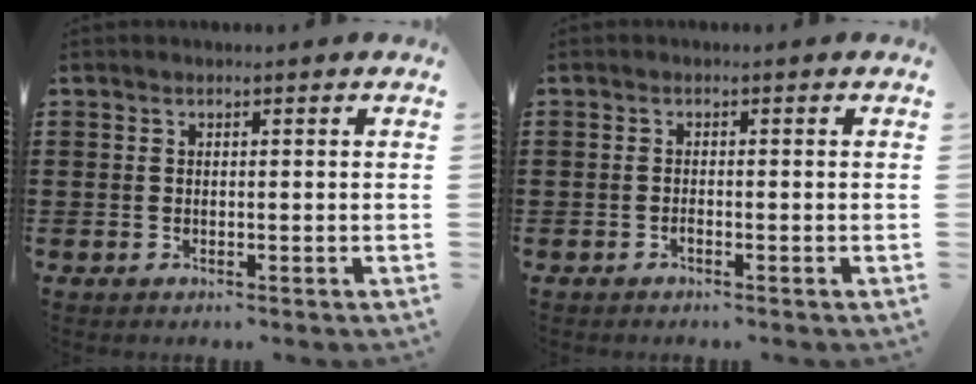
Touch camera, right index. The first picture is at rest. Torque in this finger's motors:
{"motor_torque": [0.75, 1.39, 0.07, 0.01]}